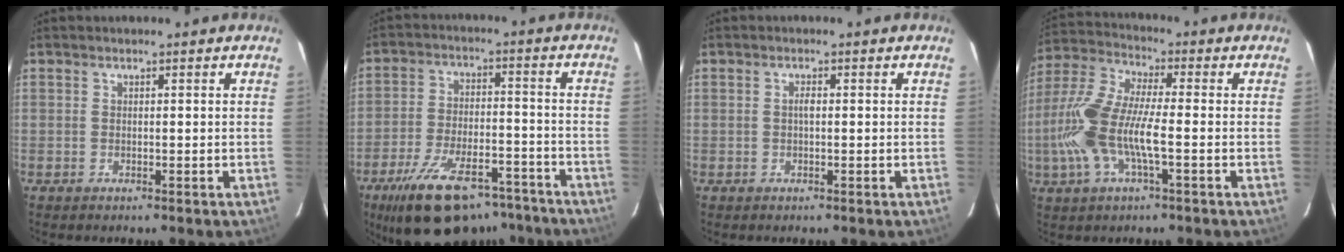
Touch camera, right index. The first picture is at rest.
{"total": 20.4, "force": [-15.1, 8.4, 10.8], "torque": [-0.209, -0.013, -0.222]}
{"total": 1.0, "force": [0.0, 0.4, 1.0], "torque": [-0.018, 0.004, -0.002]}
{"total": 14.3, "force": [-2.9, 4.0, 13.4], "torque": [-0.290, 0.001, -0.060]}